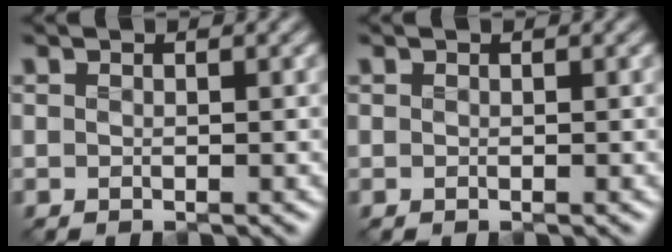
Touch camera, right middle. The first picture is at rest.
{"total": 0.0}